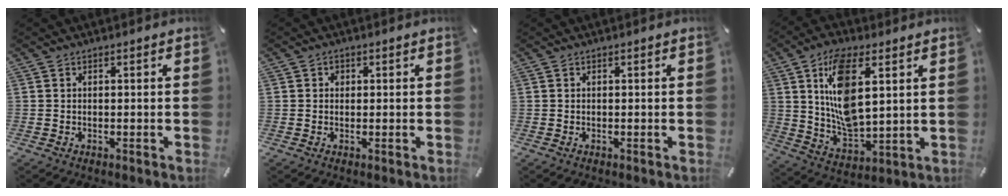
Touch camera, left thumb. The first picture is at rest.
{"total": 1.3, "force": [0.0, 1.2, 0.4], "torque": [-0.002, 0.004, -0.004]}
{"total": 0.0}
{"total": 14.2, "force": [5.2, 7.1, 11.1], "torque": [-0.216, -0.005, 0.093]}